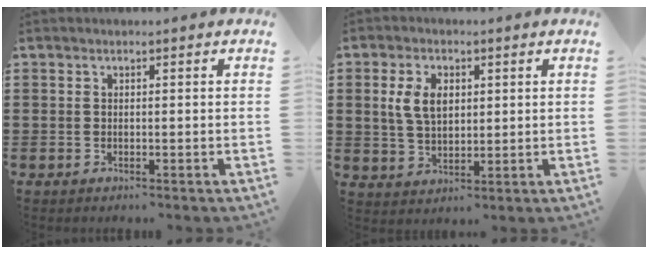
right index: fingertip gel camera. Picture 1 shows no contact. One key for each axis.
{"total": 5.6, "fx": 1.3, "fy": 3.5, "fz": 4.2, "tx": -0.106, "ty": 0.008, "tz": 0.017}